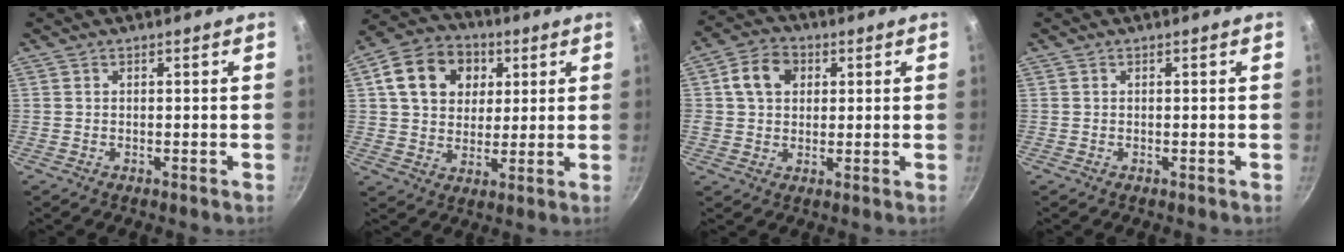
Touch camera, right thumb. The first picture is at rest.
{"total": 14.3, "force": [4.5, 11.3, 7.5], "torque": [-0.106, 0.007, 0.067]}
{"total": 7.8, "force": [2.2, 6.2, 4.2], "torque": [-0.055, 0.008, 0.026]}
{"total": 0.0}